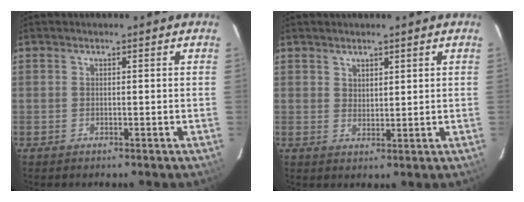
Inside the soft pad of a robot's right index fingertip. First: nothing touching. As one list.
[{"total": 2.2, "force": [1.8, 1.1, 0.7], "torque": [-0.007, 0.001, 0.032]}]